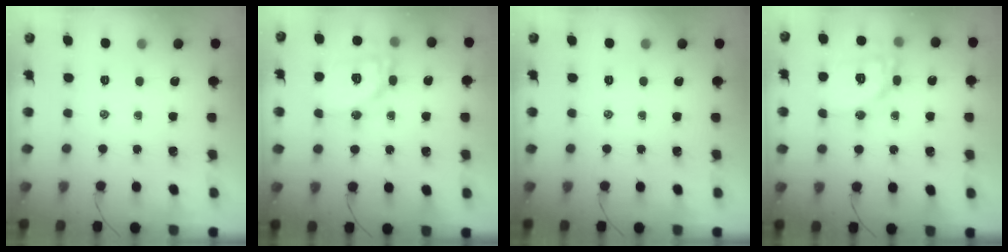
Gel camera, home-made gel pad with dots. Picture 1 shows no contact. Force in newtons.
{"total": 14.1, "press": 14.0, "slide": 1.8}
{"total": 0.0}
{"total": 14.1, "press": 14.0, "slide": 1.8}